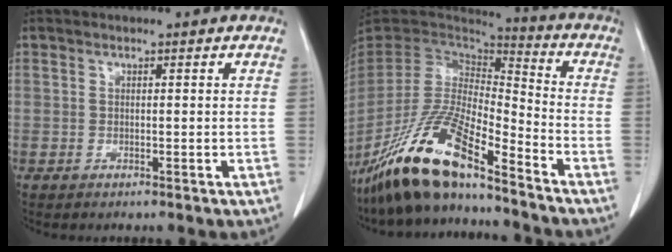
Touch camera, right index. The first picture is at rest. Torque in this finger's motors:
{"motor_torque": [1.08, -1.06, 0.72, 0.21]}